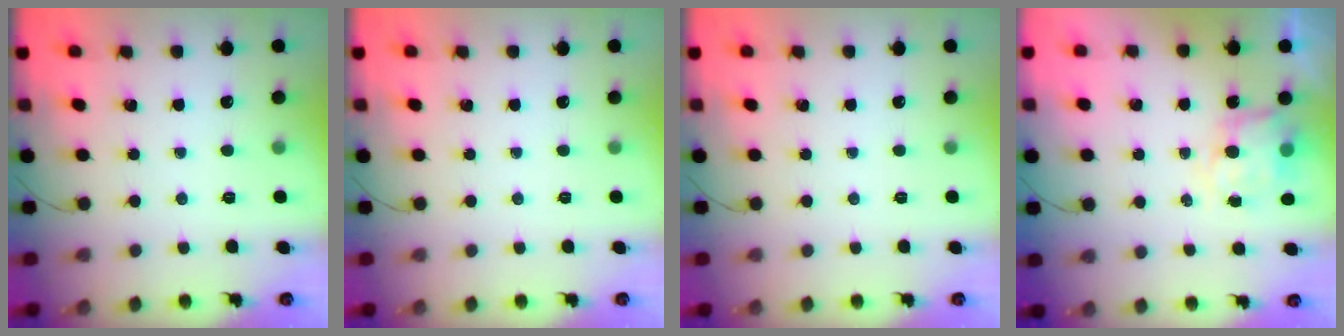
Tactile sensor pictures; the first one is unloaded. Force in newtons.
{"total": 0.0}
{"total": 0.0}
{"total": 8.5, "press": 8.4, "slide": 1.0}